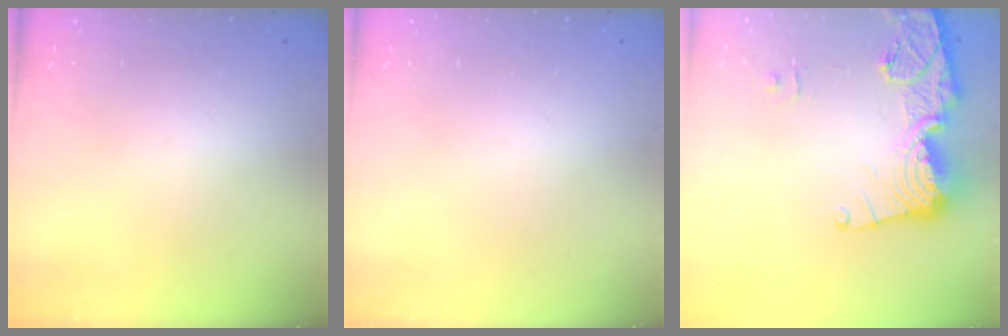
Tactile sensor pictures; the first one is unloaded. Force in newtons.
{"total": 0.0}
{"total": 17.9, "press": 17.8, "slide": 1.7}